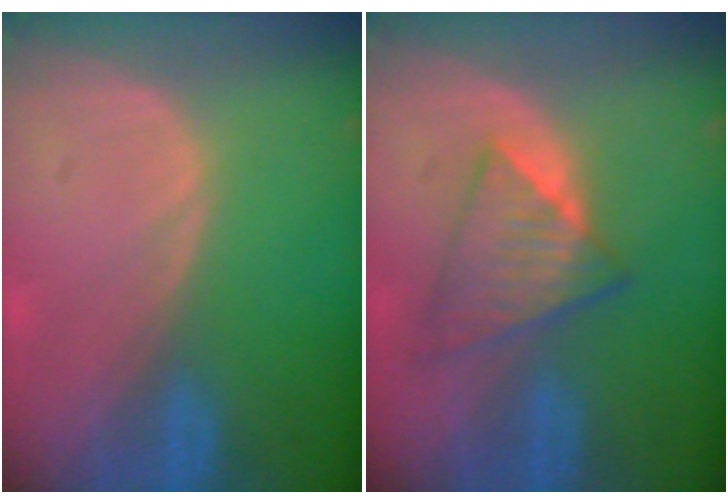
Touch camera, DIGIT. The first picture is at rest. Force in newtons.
{"total": 6.0, "press": 5.9, "slide": 0.7}